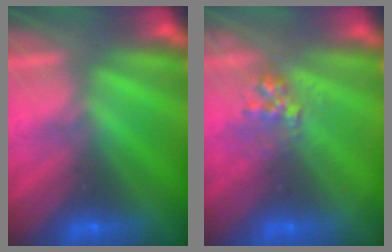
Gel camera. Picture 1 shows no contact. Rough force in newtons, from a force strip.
{"total": 2.7}